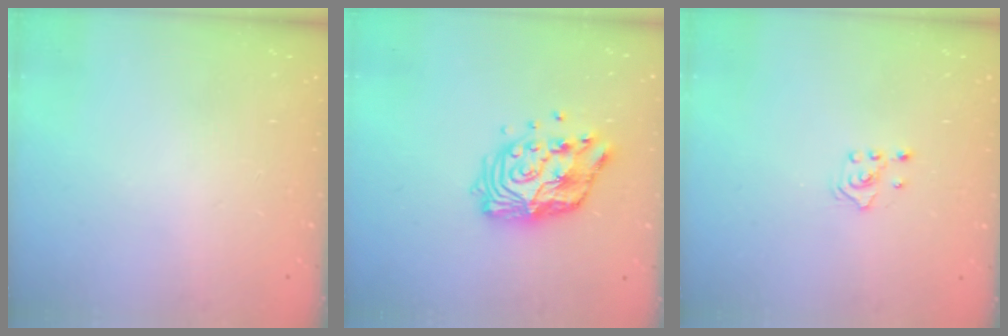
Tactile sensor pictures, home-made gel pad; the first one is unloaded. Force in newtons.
{"total": 13.3, "press": 13.2, "slide": 1.1}
{"total": 2.4, "press": 2.2, "slide": 0.8}